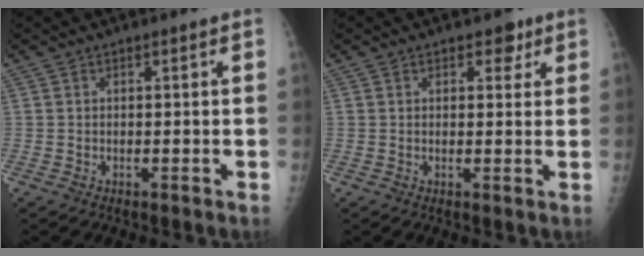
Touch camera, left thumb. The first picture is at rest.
{"total": 3.2, "force": [1.8, 2.0, 1.7], "torque": [0.000, -0.005, 0.020]}